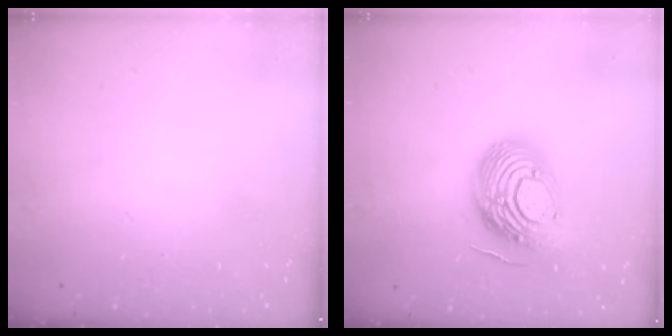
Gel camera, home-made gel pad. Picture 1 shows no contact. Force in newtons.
{"total": 16.9, "press": 16.9, "slide": 1.2}